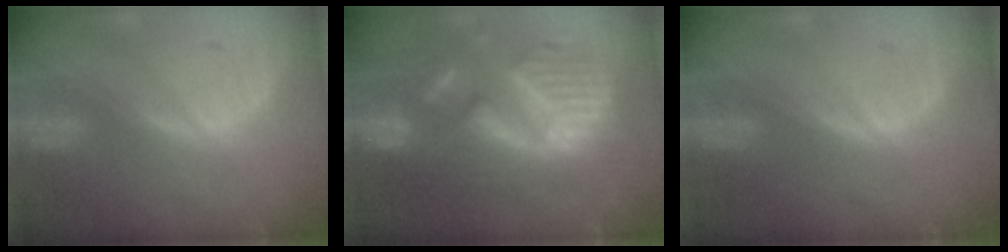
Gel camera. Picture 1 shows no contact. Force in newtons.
{"total": 12.7, "press": 12.7, "slide": 1.3}
{"total": 0.0}